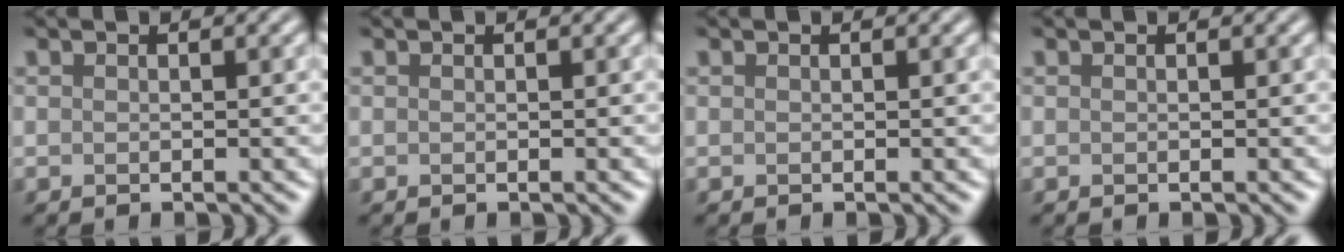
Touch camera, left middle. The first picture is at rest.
{"total": 0.0}
{"total": 0.0}
{"total": 0.0}